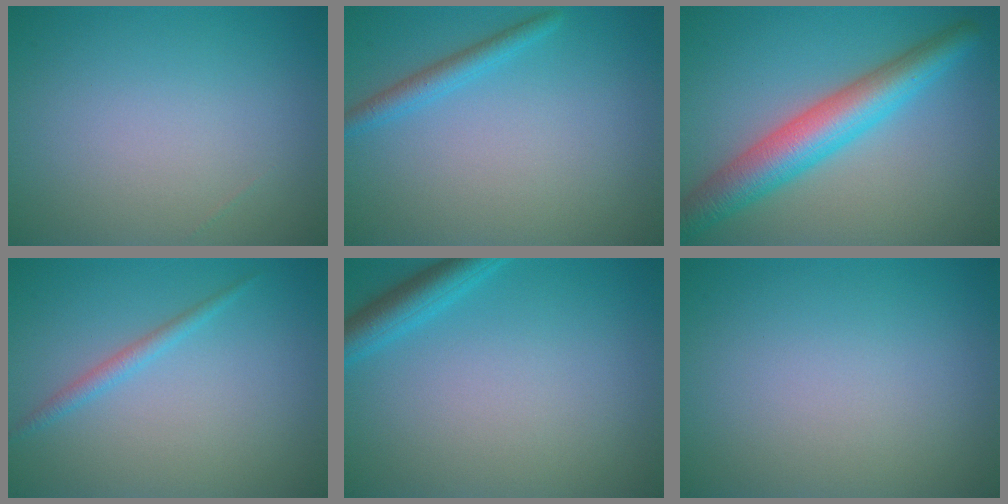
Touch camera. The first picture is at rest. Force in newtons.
{"total": 1.9, "press": 1.9, "slide": 0.2}
{"total": 6.6, "press": 6.6, "slide": 0.0}
{"total": 1.4, "press": 1.4, "slide": 0.1}
{"total": 2.8, "press": 2.8, "slide": 0.2}
{"total": 0.0}